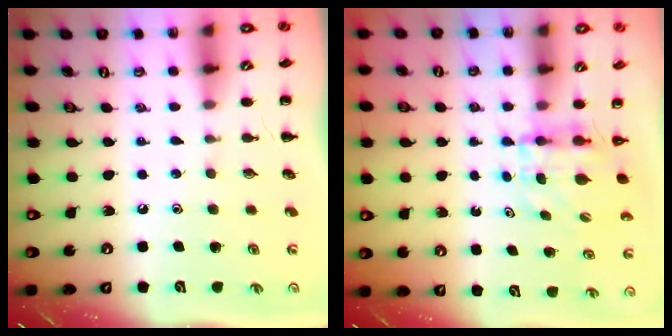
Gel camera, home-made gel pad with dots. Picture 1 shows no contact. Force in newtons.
{"total": 3.9, "press": 3.9, "slide": 0.1}